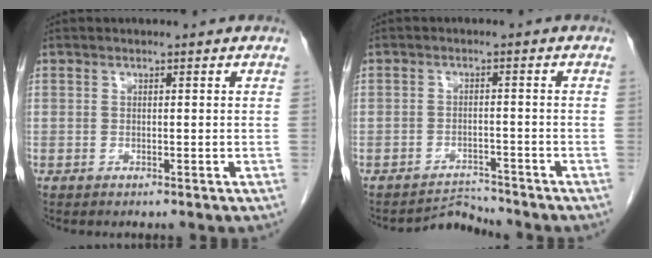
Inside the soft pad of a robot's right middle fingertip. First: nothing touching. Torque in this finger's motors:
{"motor_torque": [-1.58, 0.05, -0.74, -0.21]}